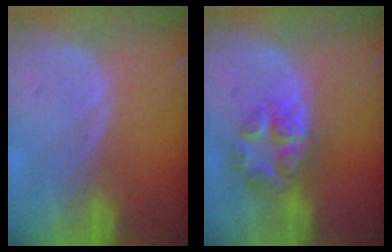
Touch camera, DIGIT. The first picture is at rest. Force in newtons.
{"total": 6.4, "press": 5.5, "slide": 3.2}